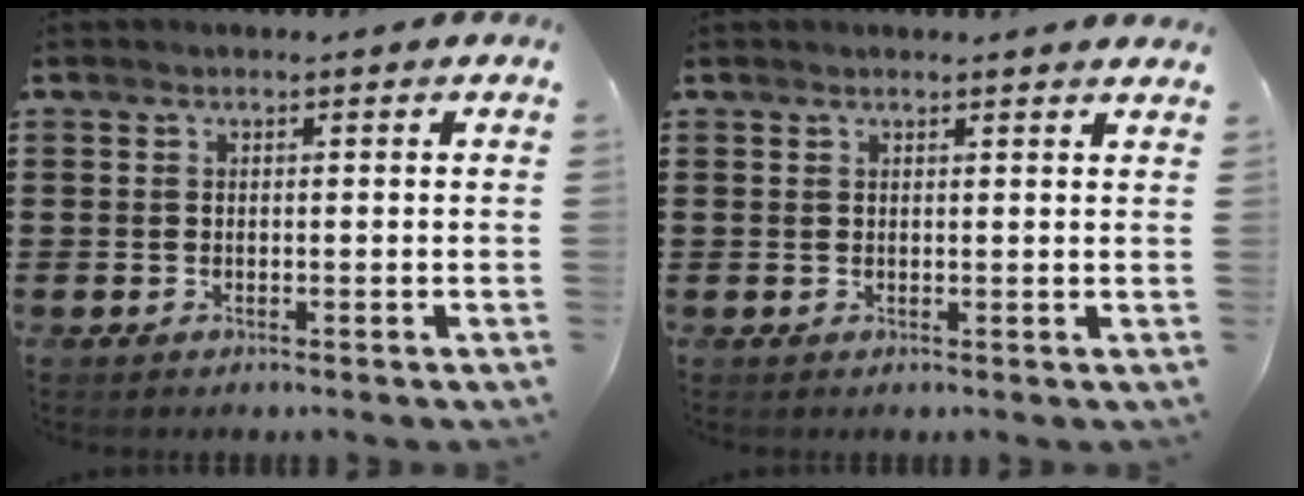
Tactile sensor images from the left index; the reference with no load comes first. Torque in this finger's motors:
{"motor_torque": [1.87, -0.27, 0.05, 0.03]}